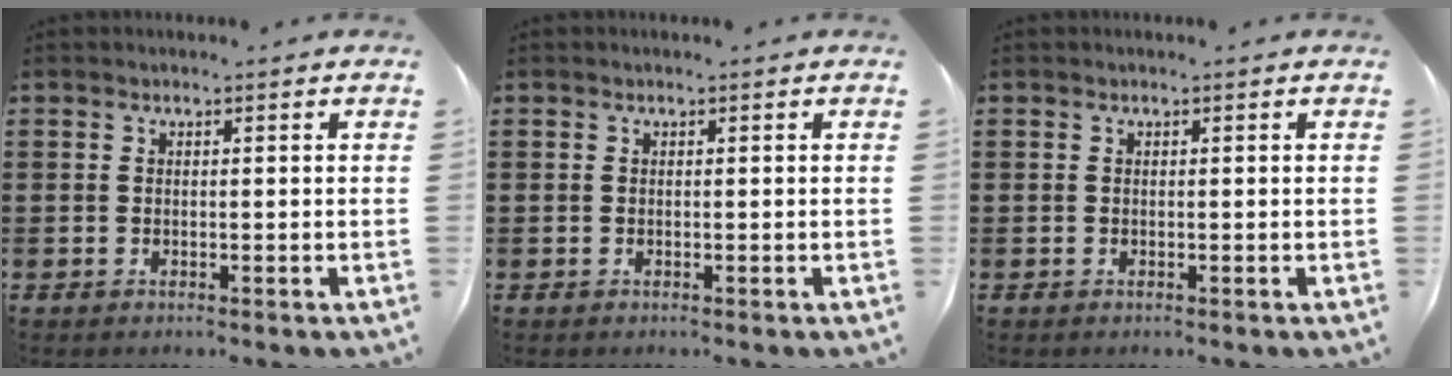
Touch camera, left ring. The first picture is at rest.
{"total": 0.0}
{"total": 0.0}